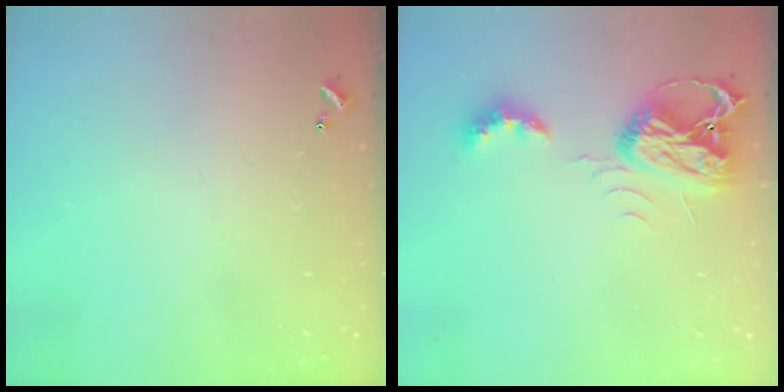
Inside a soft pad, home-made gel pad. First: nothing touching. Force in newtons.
{"total": 7.9, "press": 7.9, "slide": 0.8}